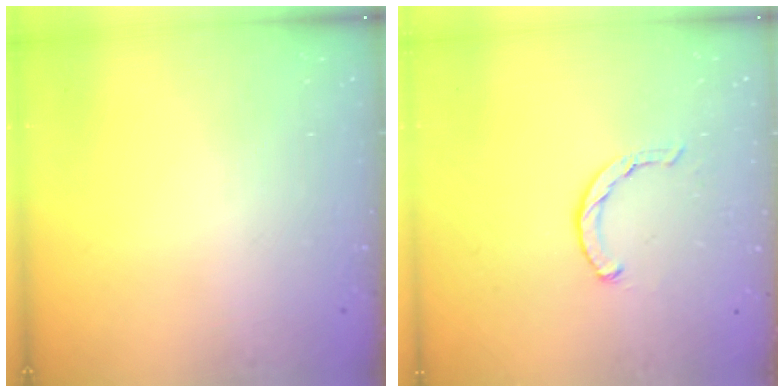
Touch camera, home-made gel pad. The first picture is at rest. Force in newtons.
{"total": 1.4, "press": 1.3, "slide": 0.3}